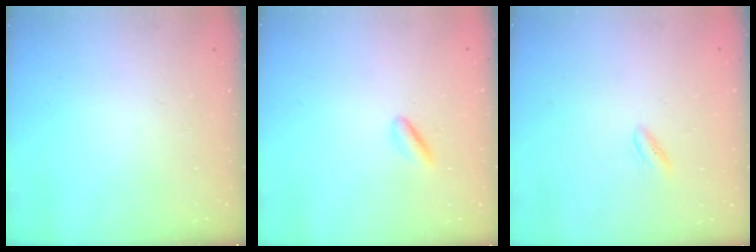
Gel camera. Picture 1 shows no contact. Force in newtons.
{"total": 2.6, "press": 2.5, "slide": 0.9}
{"total": 1.8, "press": 1.6, "slide": 0.8}